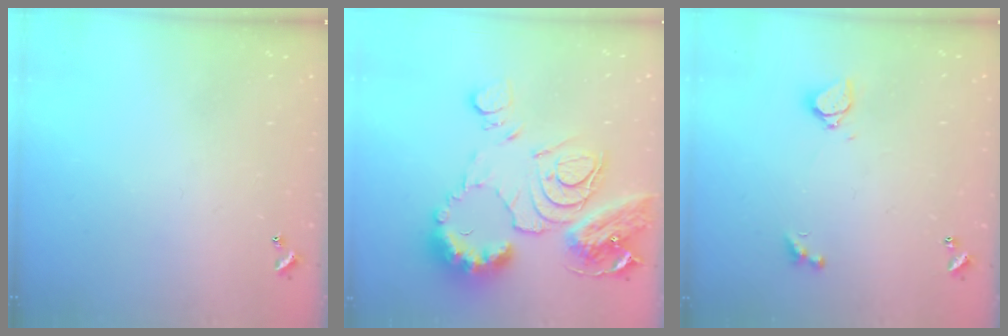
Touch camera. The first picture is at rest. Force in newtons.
{"total": 18.9, "press": 18.7, "slide": 2.3}
{"total": 3.1, "press": 3.0, "slide": 0.8}